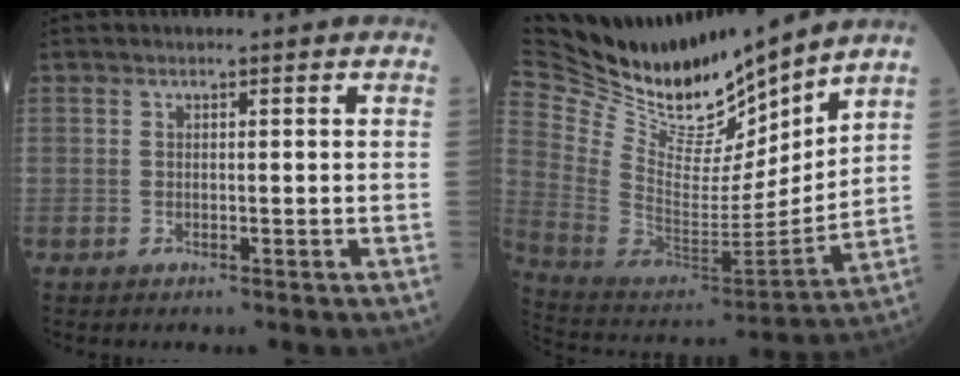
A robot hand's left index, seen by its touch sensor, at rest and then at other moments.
{"total": 22.8, "force": [20.6, 4.7, 8.6], "torque": [-0.180, -0.035, 0.363]}